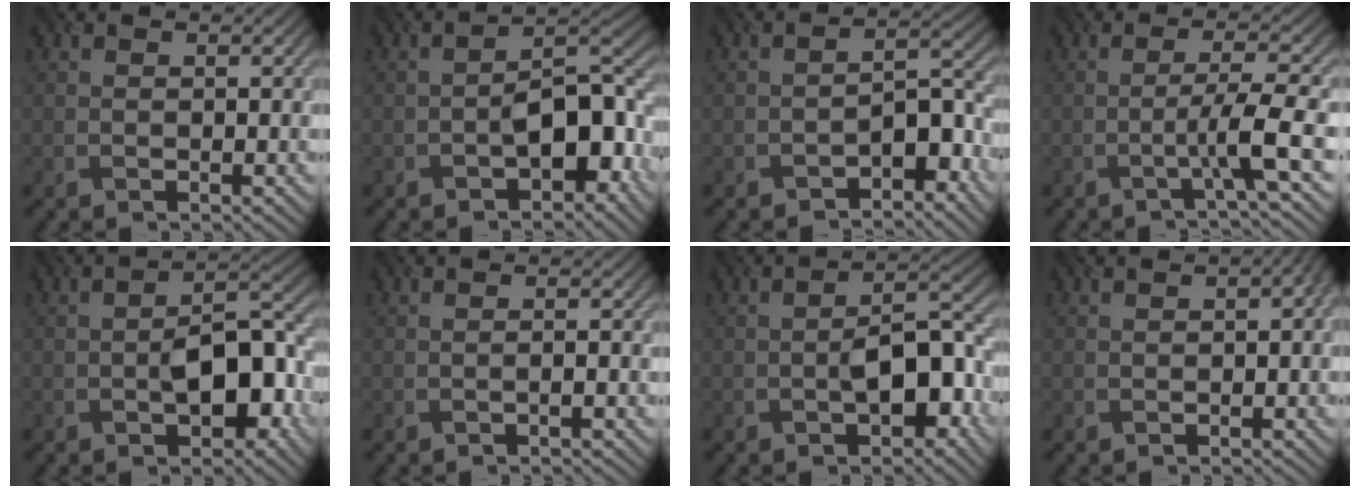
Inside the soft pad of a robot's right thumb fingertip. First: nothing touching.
{"total": 8.0, "force": [-2.9, 3.7, 6.4], "torque": [-0.084, 0.010, -0.051]}
{"total": 5.2, "force": [-3.6, 2.0, 3.2], "torque": [-0.035, 0.013, -0.061]}
{"total": 5.2, "force": [-2.0, 0.3, 4.8], "torque": [-0.075, 0.017, -0.053]}
{"total": 8.1, "force": [-2.1, 4.0, 6.7], "torque": [-0.101, 0.001, -0.032]}
{"total": 0.9, "force": [-0.5, 0.1, 0.7], "torque": [-0.011, 0.004, -0.008]}
{"total": 7.2, "force": [-2.3, 3.3, 6.0], "torque": [-0.086, 0.008, -0.038]}
{"total": 2.9, "force": [-0.2, 1.6, 2.4], "torque": [-0.027, -0.003, 0.004]}